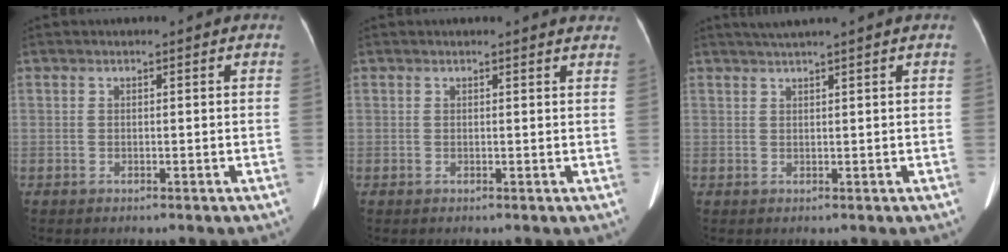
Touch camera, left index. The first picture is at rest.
{"total": 3.4, "force": [3.3, 0.4, 0.7], "torque": [-0.011, -0.005, 0.018]}
{"total": 2.9, "force": [2.3, -0.9, 1.5], "torque": [-0.021, 0.014, 0.045]}